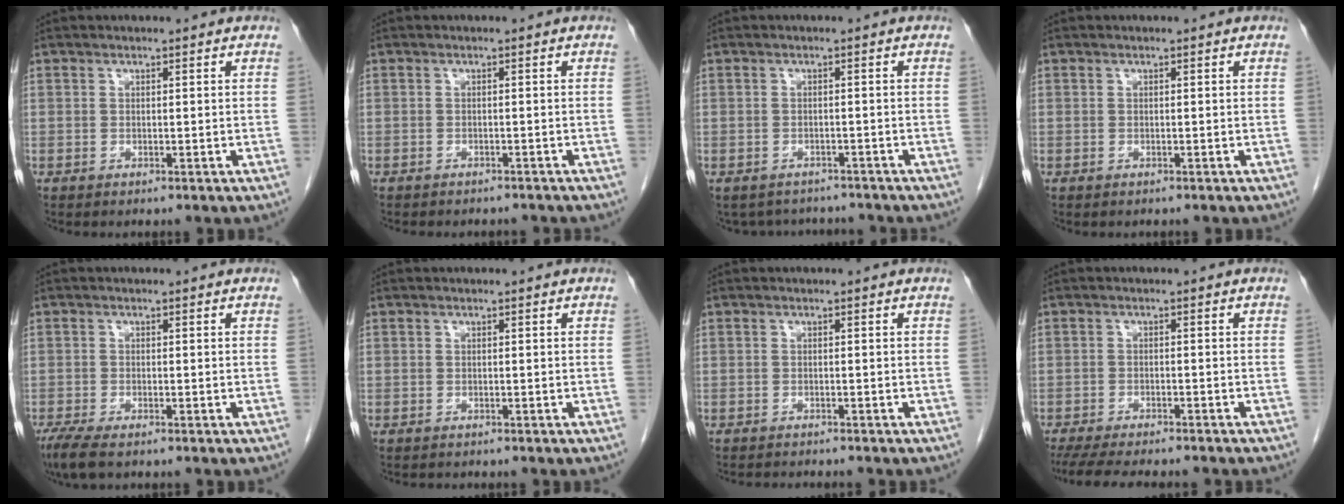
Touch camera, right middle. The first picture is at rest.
{"total": 6.0, "force": [-5.4, 1.9, 1.8], "torque": [-0.021, 0.001, -0.063]}
{"total": 7.3, "force": [-6.7, 2.7, 0.9], "torque": [-0.011, 0.010, -0.081]}
{"total": 0.0}
{"total": 4.6, "force": [-3.4, 1.0, 2.9], "torque": [-0.060, -0.015, -0.056]}
{"total": 1.1, "force": [-1.0, 0.4, 0.1], "torque": [-0.008, -0.002, -0.016]}
{"total": 3.4, "force": [-3.2, 0.2, 1.0], "torque": [-0.012, -0.008, -0.045]}
{"total": 13.0, "force": [-11.3, 2.2, 6.0], "torque": [-0.097, -0.020, -0.156]}